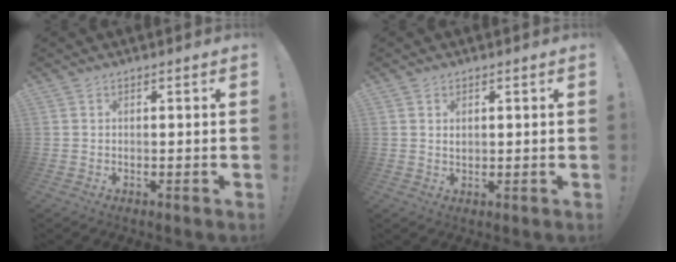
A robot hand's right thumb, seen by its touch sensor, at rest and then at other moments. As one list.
[{"total": 1.4, "force": [0.6, 0.9, 0.8], "torque": [-0.012, 0.000, 0.010]}]